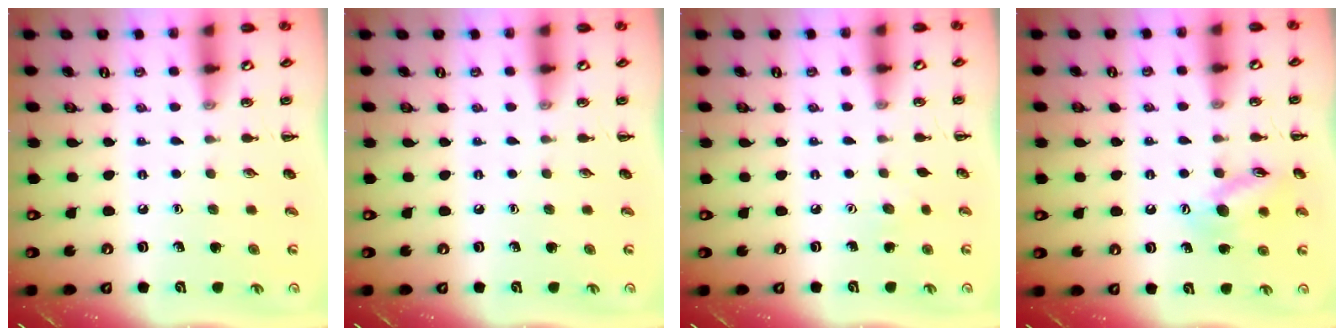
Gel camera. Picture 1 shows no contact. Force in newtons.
{"total": 0.0}
{"total": 3.2, "press": 3.1, "slide": 0.7}
{"total": 11.8, "press": 11.7, "slide": 1.7}